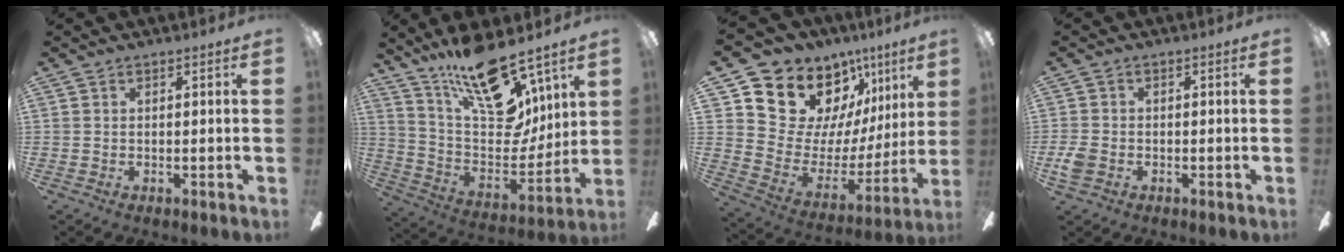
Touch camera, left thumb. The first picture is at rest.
{"total": 22.3, "force": [15.6, 8.9, 13.2], "torque": [-0.237, -0.104, 0.271]}
{"total": 17.4, "force": [12.5, 10.7, 5.7], "torque": [-0.095, -0.104, 0.245]}
{"total": 3.6, "force": [-1.2, 2.4, 2.3], "torque": [-0.058, 0.003, -0.026]}